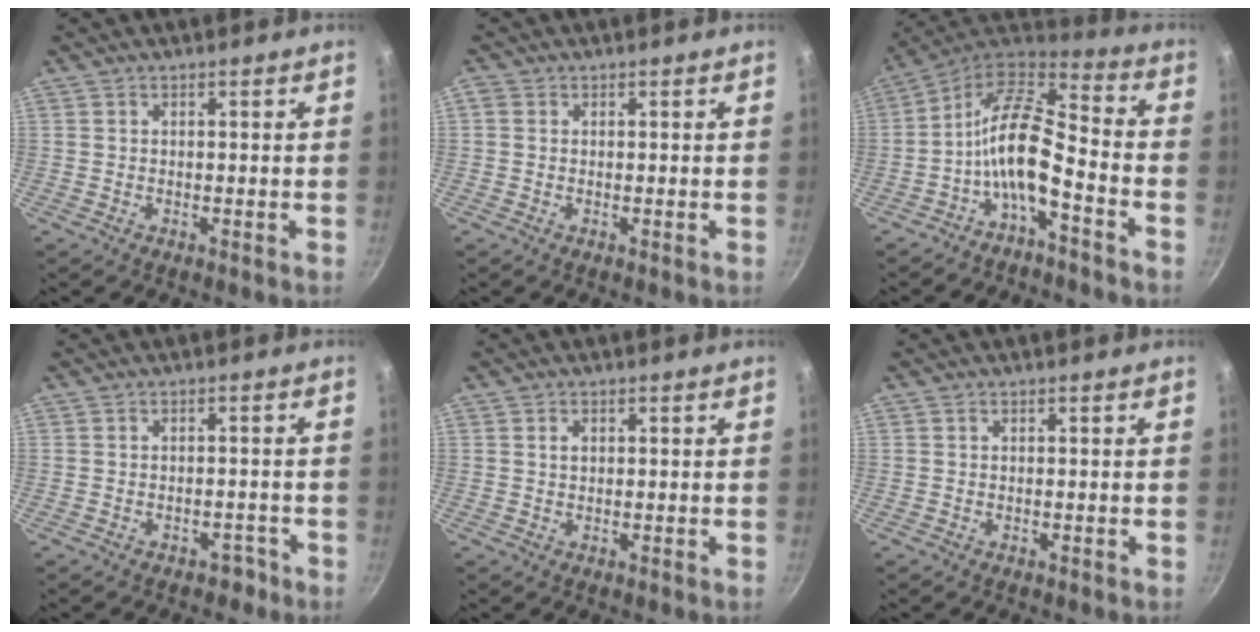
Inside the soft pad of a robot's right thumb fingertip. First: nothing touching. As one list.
[{"total": 1.1, "force": [0.1, 0.9, 0.6], "torque": [-0.014, 0.004, -0.001]}, {"total": 13.0, "force": [-4.9, 5.2, 10.8], "torque": [-0.209, 0.064, -0.100]}, {"total": 2.4, "force": [-1.6, 1.6, 0.8], "torque": [0.010, 0.027, -0.008]}, {"total": 1.5, "force": [0.4, 1.1, 0.9], "torque": [-0.011, 0.005, 0.006]}, {"total": 0.0}]